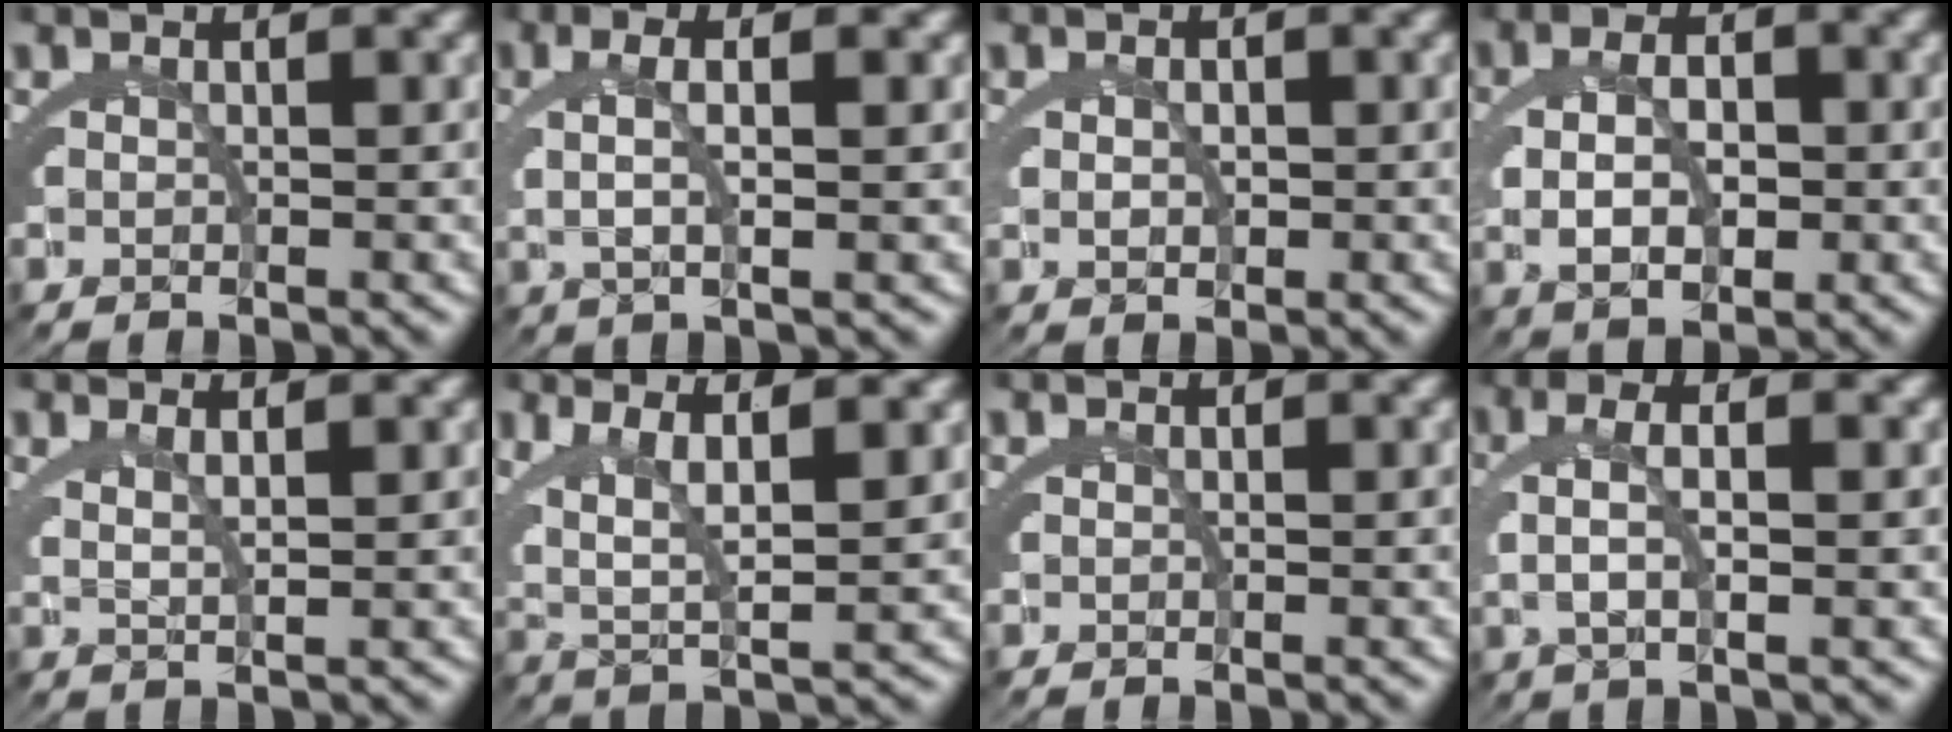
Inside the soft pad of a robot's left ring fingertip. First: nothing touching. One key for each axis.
{"total": 4.1, "fx": 0.8, "fy": 1.3, "fz": 3.9, "tx": -0.070, "ty": 0.007, "tz": 0.012}
{"total": 1.4, "fx": 0.0, "fy": 0.8, "fz": 1.2, "tx": -0.019, "ty": -0.008, "tz": 0.007}
{"total": 5.8, "fx": -0.5, "fy": 3.6, "fz": 4.5, "tx": -0.072, "ty": -0.003, "tz": -0.005}
{"total": 2.3, "fx": 1.3, "fy": 0.3, "fz": 1.9, "tx": -0.031, "ty": -0.001, "tz": 0.024}
{"total": 7.5, "fx": 1.4, "fy": 4.4, "fz": 6.0, "tx": -0.109, "ty": -0.009, "tz": 0.023}
{"total": 0.0}
{"total": 4.4, "fx": 0.5, "fy": 1.5, "fz": 4.1, "tx": -0.077, "ty": 0.006, "tz": 0.006}